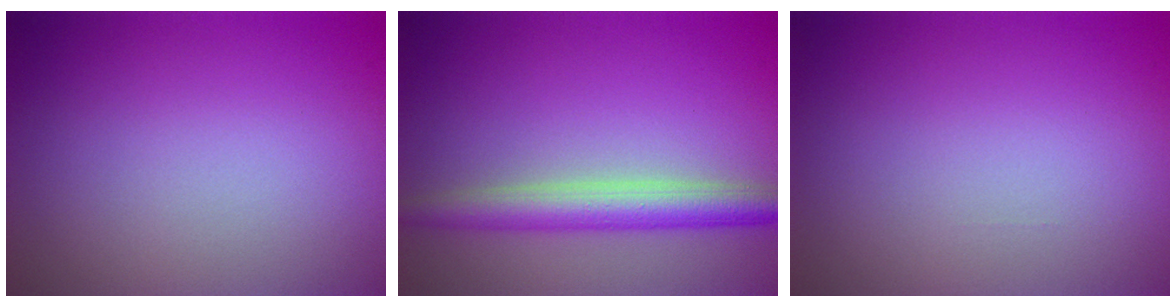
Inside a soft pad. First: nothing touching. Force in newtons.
{"total": 4.4, "press": 4.4, "slide": 0.1}
{"total": 0.0}